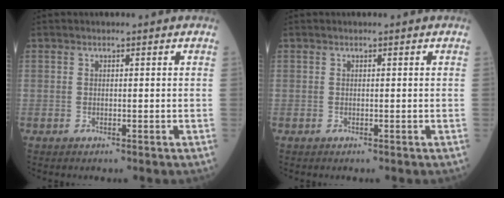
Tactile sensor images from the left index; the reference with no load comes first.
{"total": 0.0}